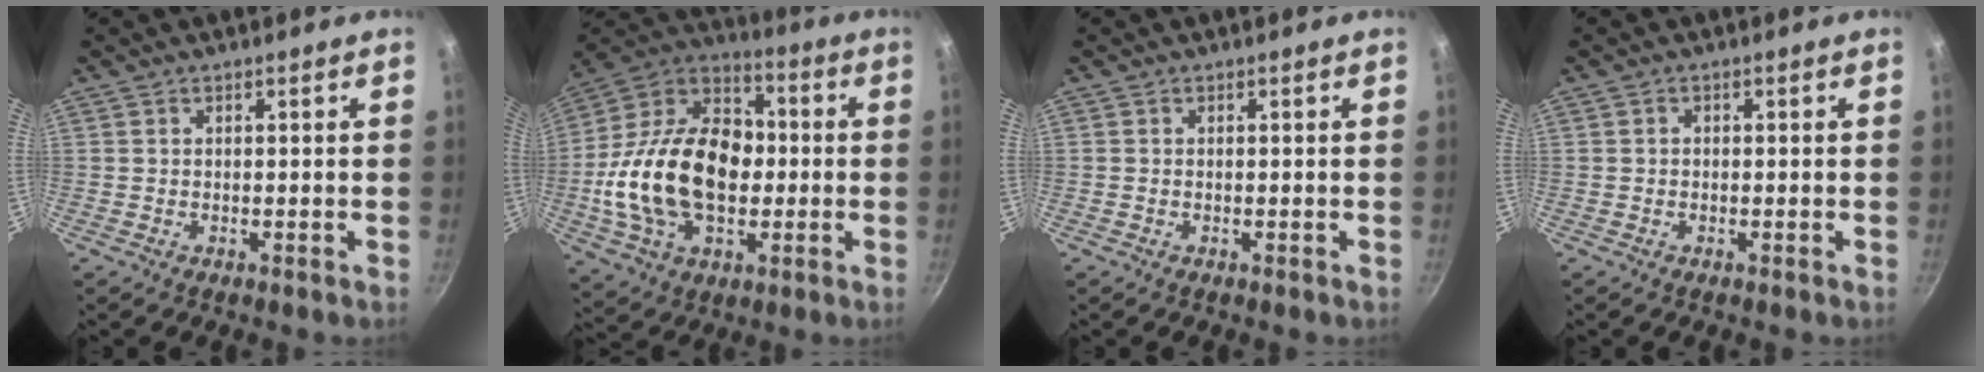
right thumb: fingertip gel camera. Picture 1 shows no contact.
{"total": 25.7, "force": [-1.9, 17.0, 19.1], "torque": [-0.323, 0.040, -0.039]}
{"total": 0.0}
{"total": 0.8, "force": [-0.1, 0.7, 0.3], "torque": [-0.006, 0.005, -0.002]}